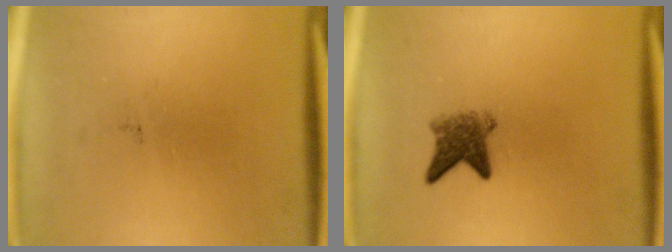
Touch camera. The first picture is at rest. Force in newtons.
{"total": 3.8}